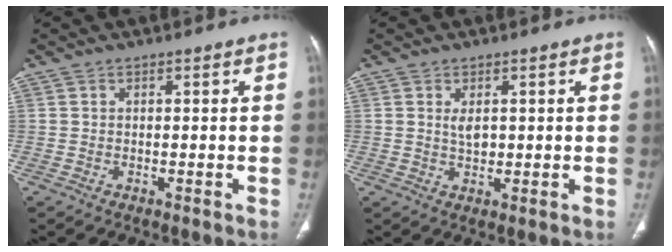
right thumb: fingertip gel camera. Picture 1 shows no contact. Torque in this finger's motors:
{"motor_torque": [2.54, 2.47, 0.19, -0.35, 0.00]}